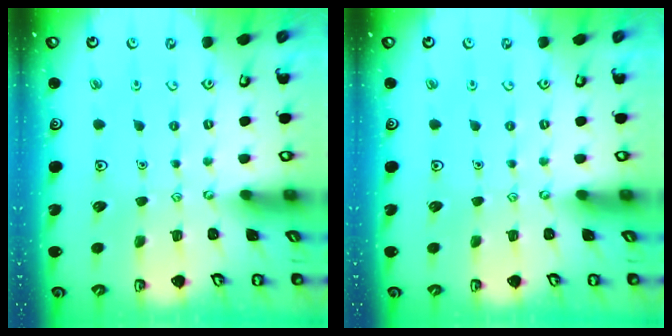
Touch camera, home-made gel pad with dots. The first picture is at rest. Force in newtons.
{"total": 0.0}